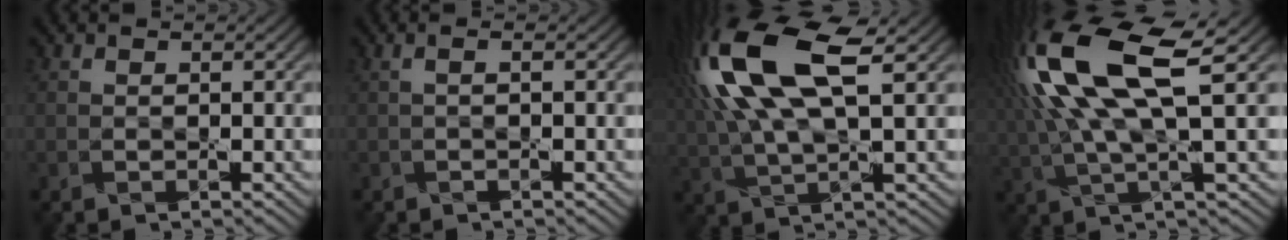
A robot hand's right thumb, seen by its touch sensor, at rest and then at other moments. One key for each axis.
{"total": 0.7, "fx": 0.1, "fy": -0.2, "fz": 0.7, "tx": -0.014, "ty": 0.005, "tz": 0.000}
{"total": 15.7, "fx": 5.1, "fy": 5.6, "fz": 13.7, "tx": -0.321, "ty": 0.018, "tz": 0.094}
{"total": 15.5, "fx": 4.4, "fy": 4.6, "fz": 14.1, "tx": -0.324, "ty": 0.020, "tz": 0.079}